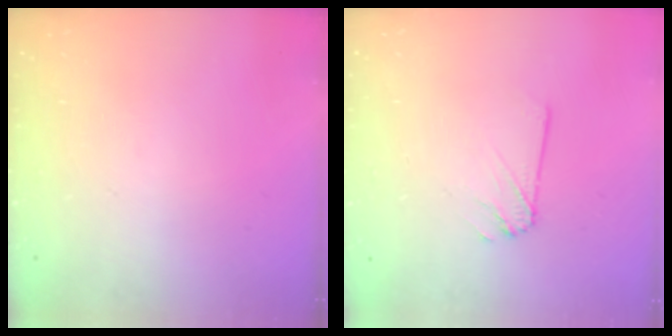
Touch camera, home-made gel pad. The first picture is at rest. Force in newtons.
{"total": 1.8, "press": 1.8, "slide": 0.0}